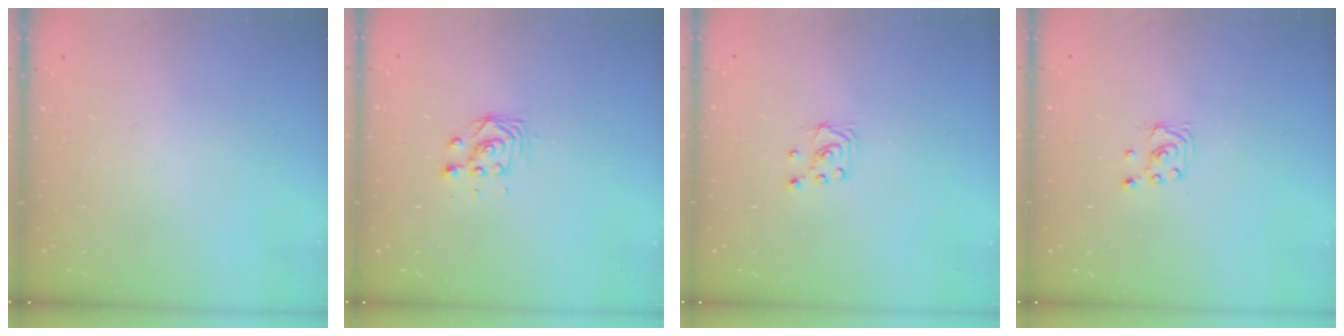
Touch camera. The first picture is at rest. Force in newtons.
{"total": 3.0, "press": 3.0, "slide": 0.0}
{"total": 3.7, "press": 3.6, "slide": 0.4}
{"total": 2.3, "press": 2.3, "slide": 0.2}